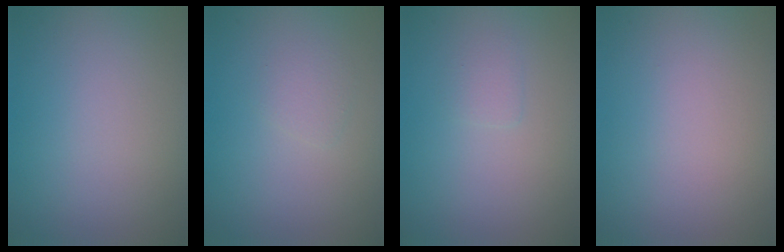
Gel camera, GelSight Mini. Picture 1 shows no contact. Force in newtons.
{"total": 1.0, "press": 1.0, "slide": 0.1}
{"total": 0.8, "press": 0.8, "slide": 0.0}
{"total": 0.0}